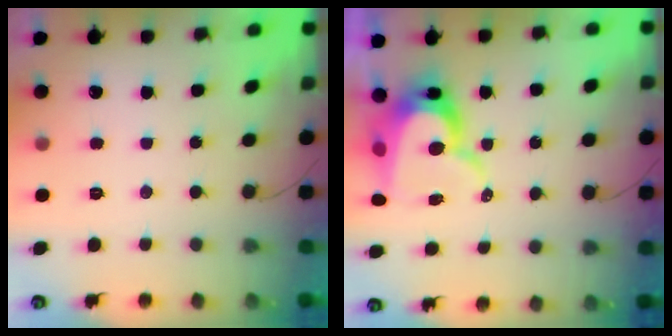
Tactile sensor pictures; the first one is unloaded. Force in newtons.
{"total": 11.9, "press": 11.8, "slide": 0.8}